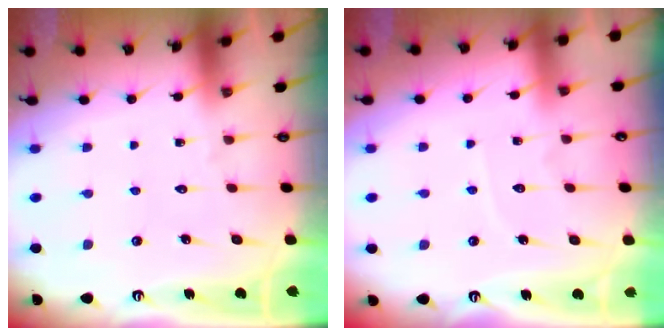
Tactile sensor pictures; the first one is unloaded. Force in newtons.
{"total": 3.9, "press": 3.9, "slide": 0.2}